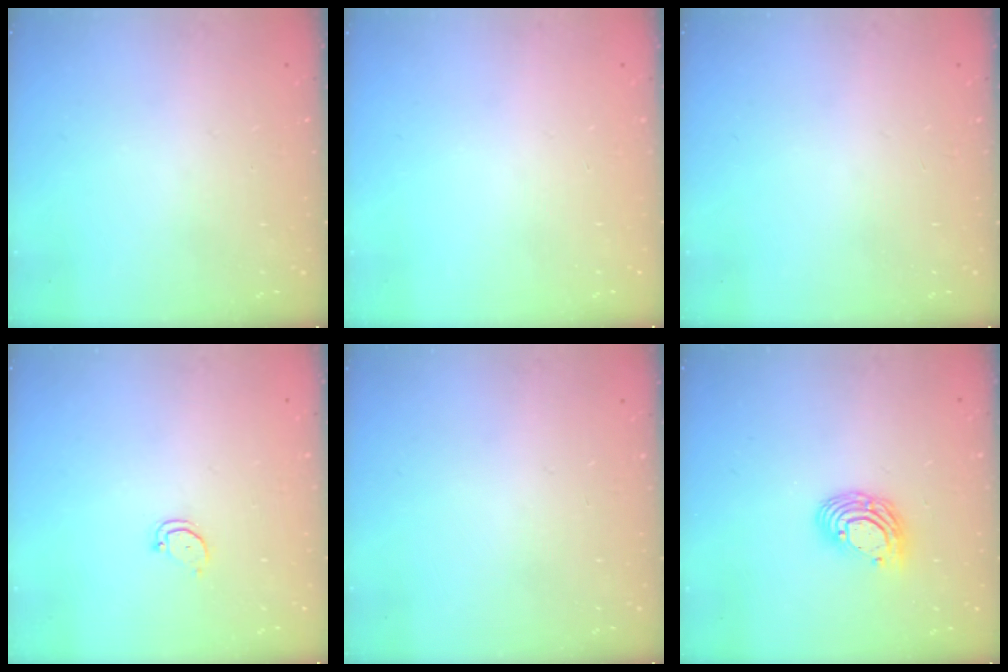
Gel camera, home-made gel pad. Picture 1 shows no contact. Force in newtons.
{"total": 0.0}
{"total": 0.0}
{"total": 2.5, "press": 2.5, "slide": 0.3}
{"total": 0.0}
{"total": 9.9, "press": 9.8, "slide": 0.7}